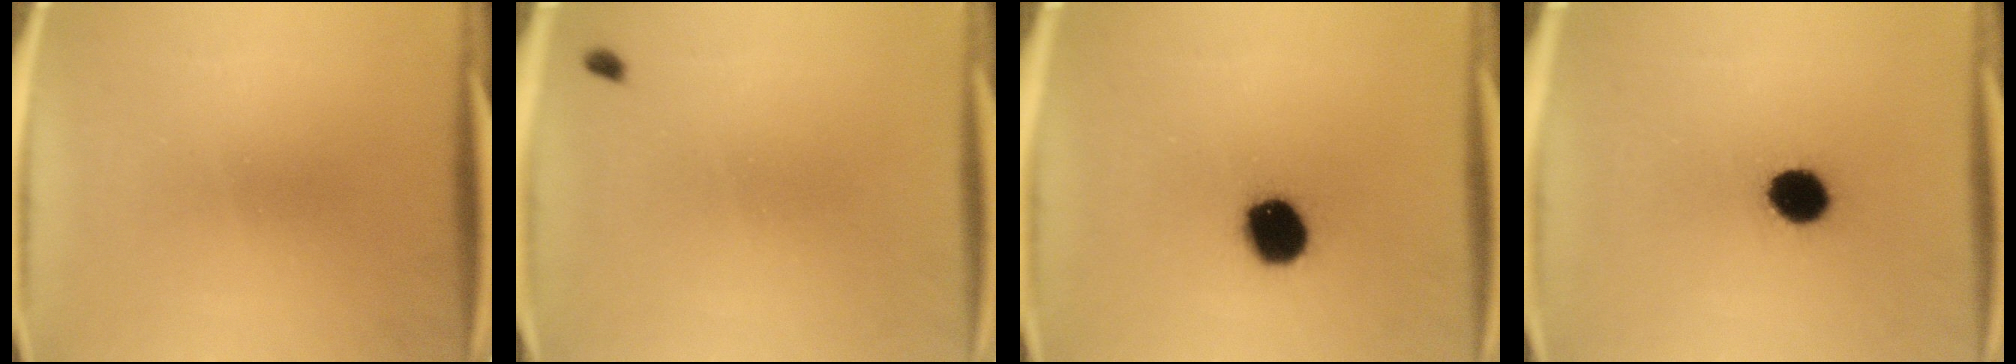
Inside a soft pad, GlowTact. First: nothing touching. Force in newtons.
{"total": 0.8}
{"total": 11.3}
{"total": 6.7}